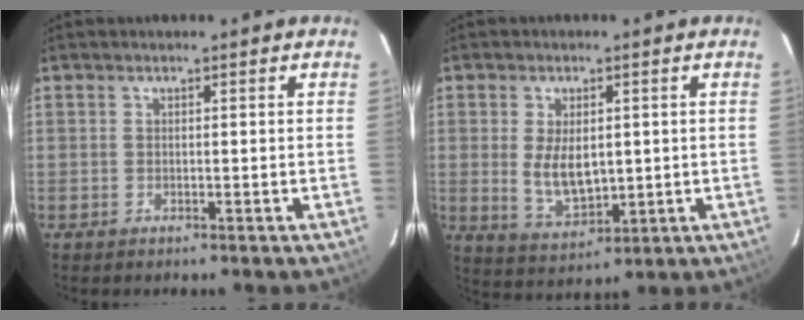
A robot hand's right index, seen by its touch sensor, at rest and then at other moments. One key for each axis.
{"total": 8.0, "fx": 0.5, "fy": 4.4, "fz": 6.6, "tx": -0.130, "ty": -0.008, "tz": 0.022}